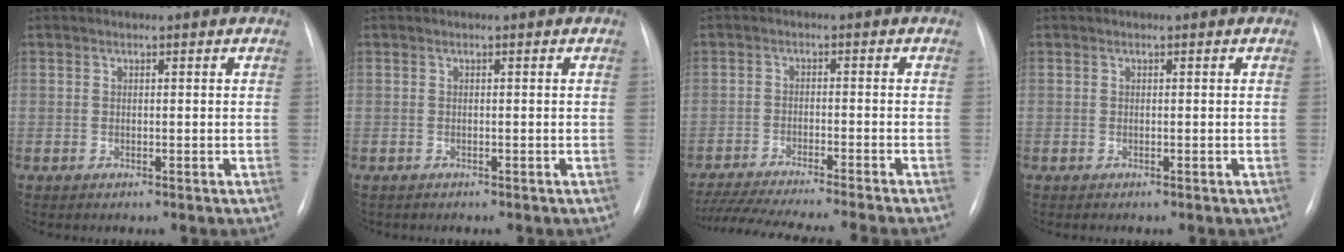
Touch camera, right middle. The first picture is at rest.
{"total": 0.6, "force": [-0.5, 0.3, 0.0], "torque": [-0.009, 0.002, -0.008]}
{"total": 18.9, "force": [-16.8, -0.4, 8.6], "torque": [-0.140, -0.044, -0.248]}
{"total": 0.0}